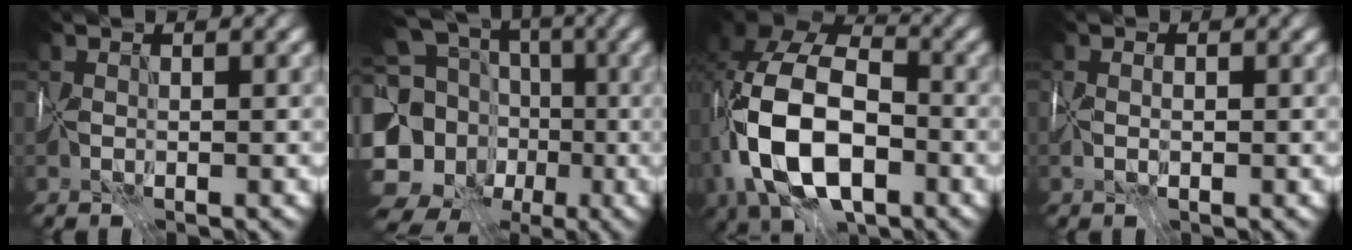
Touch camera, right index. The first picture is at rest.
{"total": 15.0, "force": [-3.0, 12.7, 7.3], "torque": [-0.184, -0.004, -0.057]}
{"total": 14.8, "force": [-2.8, 9.6, 11.0], "torque": [-0.235, -0.016, -0.058]}
{"total": 1.6, "force": [0.0, 1.0, 1.2], "torque": [-0.021, 0.002, 0.000]}